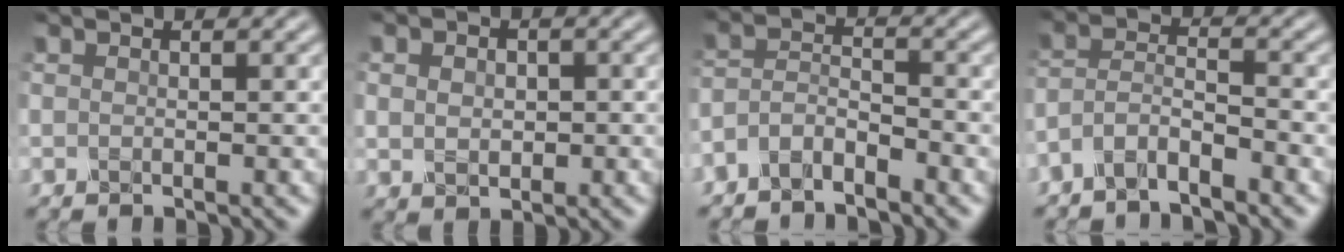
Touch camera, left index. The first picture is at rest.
{"total": 2.4, "force": [0.2, 1.9, 1.5], "torque": [-0.029, 0.004, 0.005]}
{"total": 2.8, "force": [-2.3, 0.9, 1.4], "torque": [-0.032, 0.005, -0.054]}
{"total": 3.2, "force": [-2.5, 0.7, 1.7], "torque": [-0.036, 0.004, -0.061]}